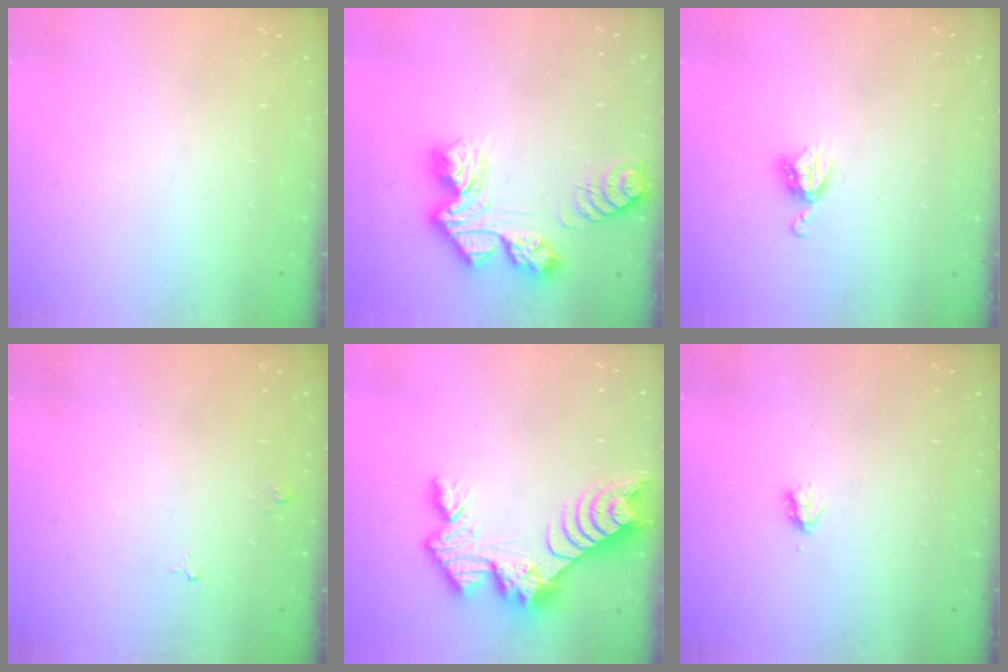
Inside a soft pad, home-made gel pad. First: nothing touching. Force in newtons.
{"total": 12.0, "press": 12.0, "slide": 1.1}
{"total": 5.7, "press": 5.7, "slide": 0.5}
{"total": 4.1, "press": 4.1, "slide": 0.4}
{"total": 11.3, "press": 11.3, "slide": 0.8}
{"total": 1.9, "press": 1.8, "slide": 0.4}